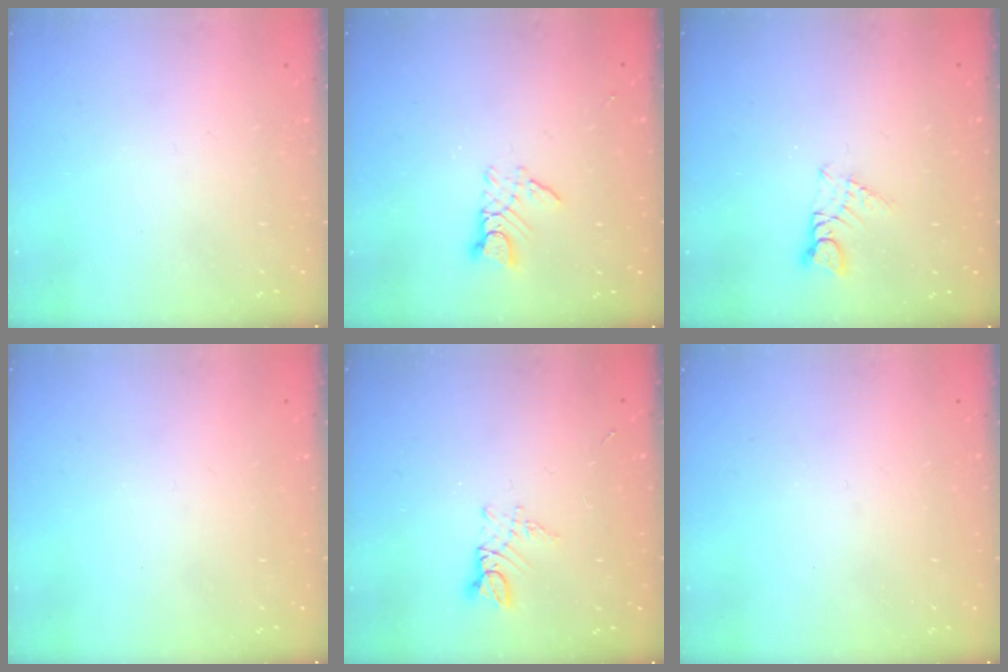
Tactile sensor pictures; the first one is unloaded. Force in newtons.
{"total": 5.7, "press": 5.7, "slide": 0.4}
{"total": 1.1, "press": 1.1, "slide": 0.1}
{"total": 0.0}
{"total": 2.7, "press": 2.7, "slide": 0.3}
{"total": 0.0}